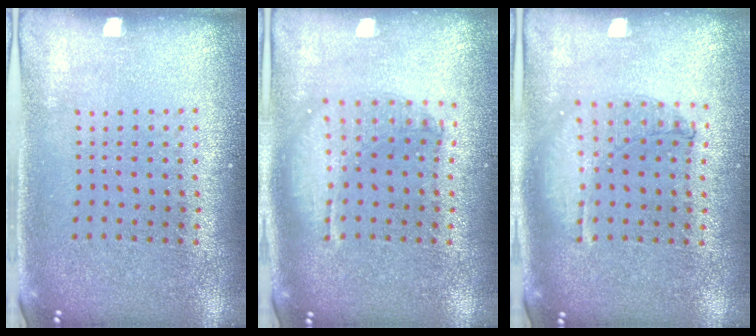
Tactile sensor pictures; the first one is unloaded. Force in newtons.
{"total": 1.6, "press": 1.4, "slide": 0.7}
{"total": 1.0, "press": 1.0, "slide": 0.3}